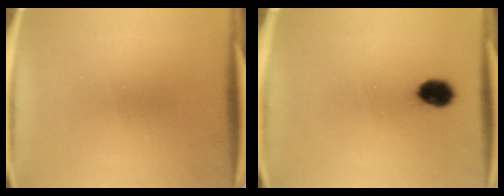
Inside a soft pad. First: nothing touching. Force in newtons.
{"total": 5.0}